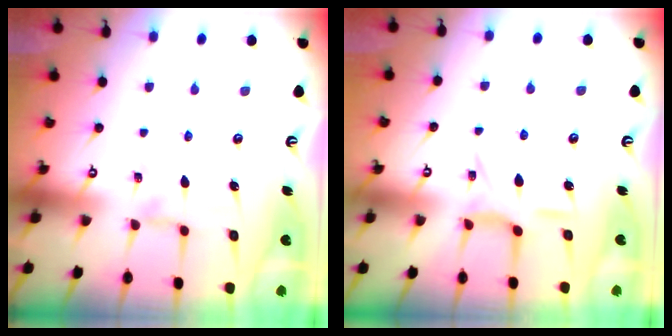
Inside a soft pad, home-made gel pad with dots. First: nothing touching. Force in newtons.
{"total": 7.9, "press": 7.9, "slide": 0.4}